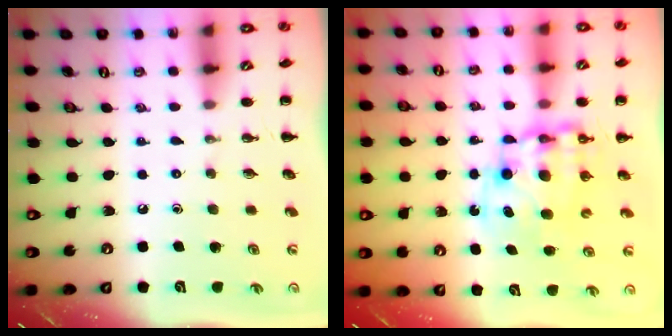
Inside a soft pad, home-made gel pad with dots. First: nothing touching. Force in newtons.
{"total": 11.0, "press": 10.7, "slide": 2.5}